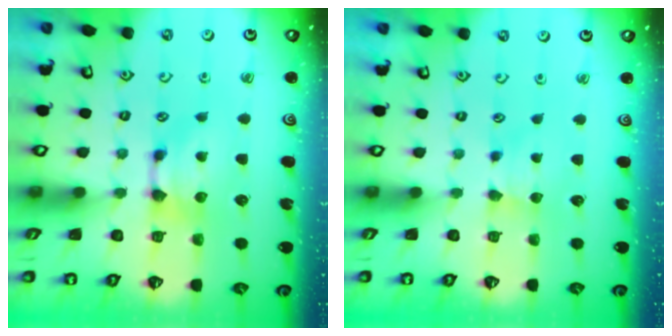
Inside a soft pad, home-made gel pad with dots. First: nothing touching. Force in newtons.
{"total": 1.6, "press": 1.5, "slide": 0.4}